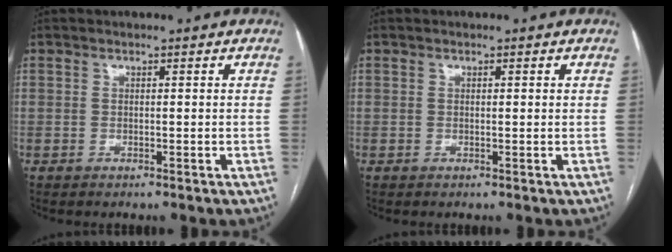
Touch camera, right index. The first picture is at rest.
{"total": 0.6, "force": [0.2, 0.1, 0.6], "torque": [-0.013, 0.002, 0.003]}